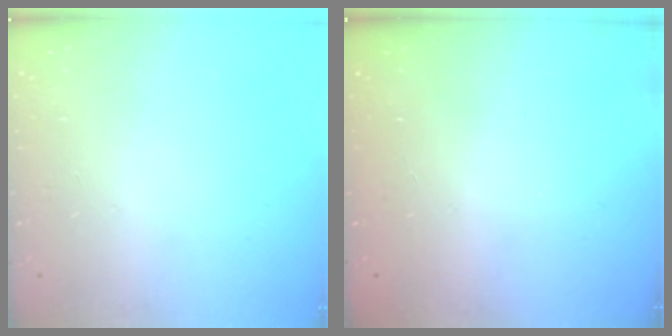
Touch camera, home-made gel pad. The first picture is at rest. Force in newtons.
{"total": 2.3, "press": 2.2, "slide": 0.8}